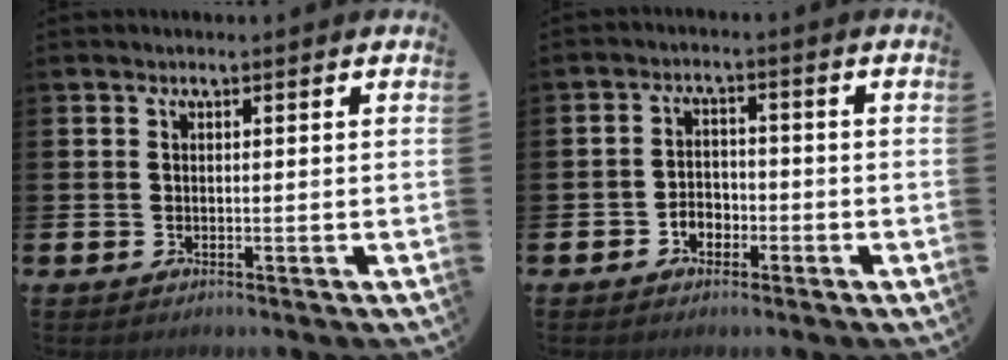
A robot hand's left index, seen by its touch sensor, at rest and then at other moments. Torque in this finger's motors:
{"motor_torque": [0.24, -0.01, 0.04, 0.07]}